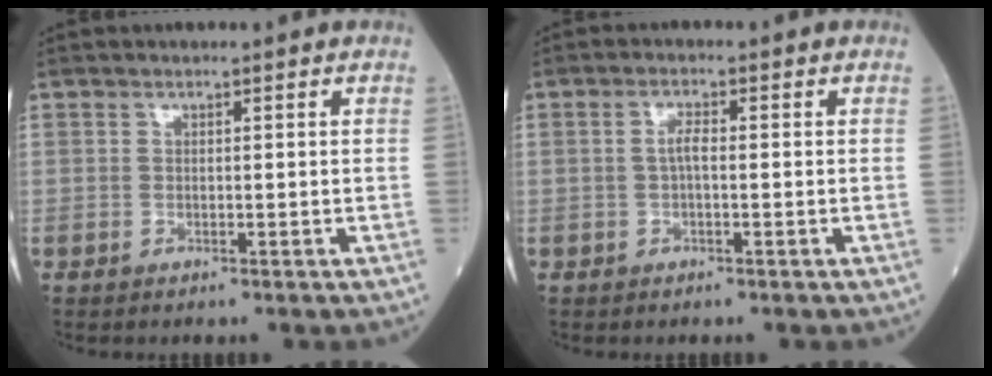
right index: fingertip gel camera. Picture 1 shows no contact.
{"total": 2.1, "force": [-0.1, 0.5, 2.0], "torque": [-0.040, 0.004, -0.003]}